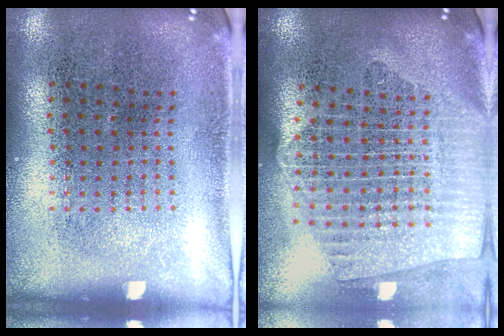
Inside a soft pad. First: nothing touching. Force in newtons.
{"total": 2.3, "press": 2.0, "slide": 1.2}